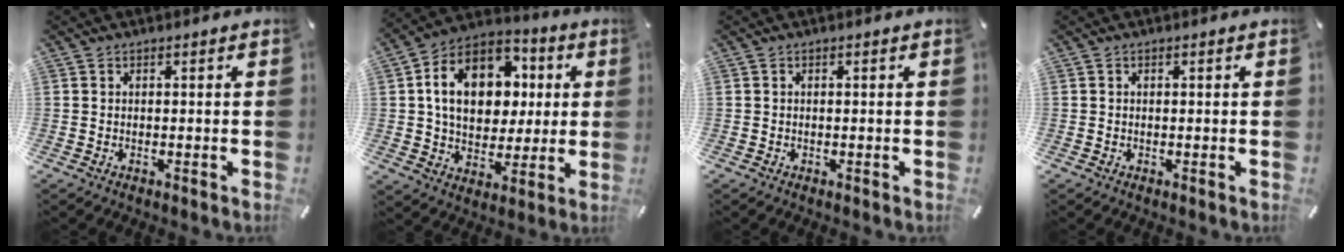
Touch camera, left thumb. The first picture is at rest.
{"total": 16.4, "force": [3.4, 12.5, 10.0], "torque": [-0.172, 0.001, 0.065]}
{"total": 0.0}
{"total": 0.0}